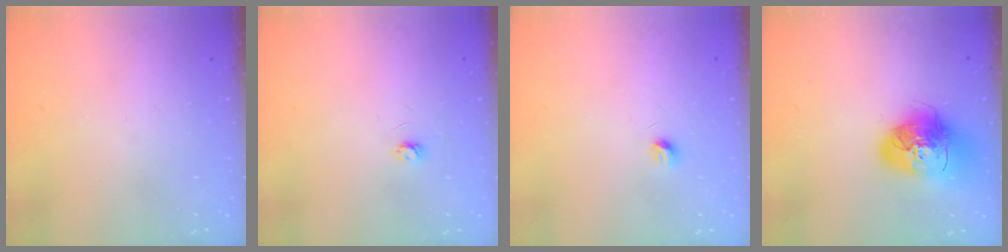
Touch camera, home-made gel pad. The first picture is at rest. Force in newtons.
{"total": 2.9, "press": 2.9, "slide": 0.3}
{"total": 3.3, "press": 3.2, "slide": 0.6}
{"total": 15.9, "press": 15.8, "slide": 2.3}